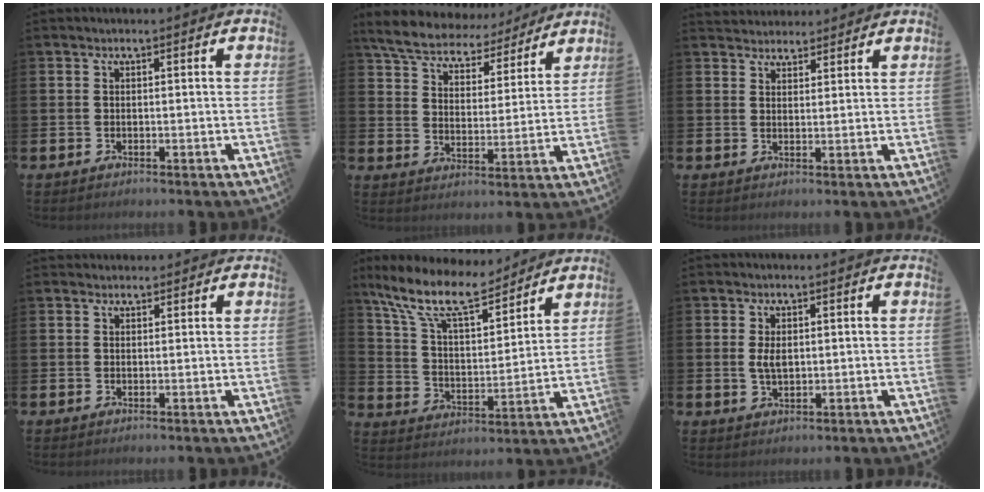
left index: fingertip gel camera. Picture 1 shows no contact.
{"total": 7.4, "force": [7.0, 2.1, 1.6], "torque": [-0.062, -0.045, 0.122]}
{"total": 3.4, "force": [3.2, 1.1, -0.3], "torque": [-0.002, -0.012, 0.060]}
{"total": 1.5, "force": [1.4, 0.5, -0.1], "torque": [0.010, 0.000, 0.024]}
{"total": 11.7, "force": [10.0, 3.3, 5.1], "torque": [-0.135, -0.052, 0.178]}
{"total": 2.8, "force": [0.6, 1.6, 2.3], "torque": [-0.036, 0.002, 0.007]}